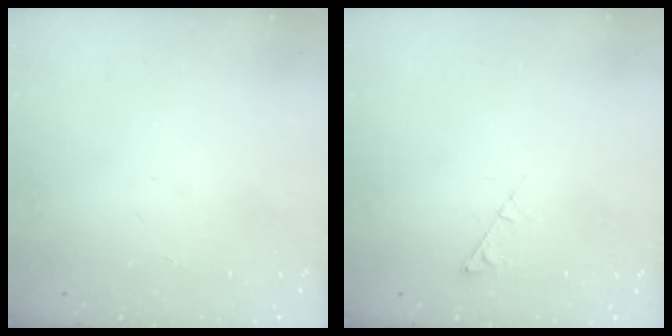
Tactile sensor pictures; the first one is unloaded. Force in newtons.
{"total": 3.1, "press": 3.0, "slide": 0.4}